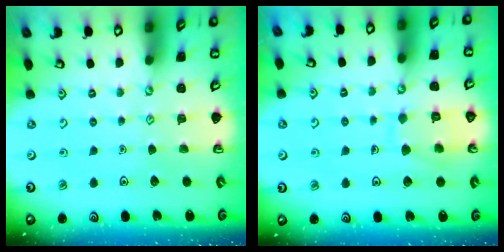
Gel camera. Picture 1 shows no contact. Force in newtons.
{"total": 8.3, "press": 8.3, "slide": 0.4}